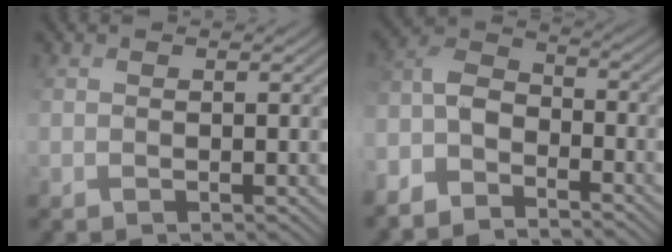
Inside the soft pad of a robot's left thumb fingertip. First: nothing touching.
{"total": 7.8, "force": [-6.2, 3.4, 3.3], "torque": [-0.076, -0.003, -0.137]}